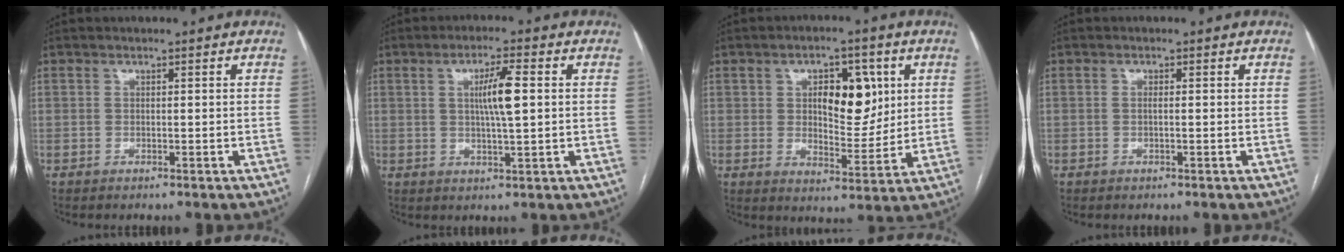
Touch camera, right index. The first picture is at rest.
{"total": 6.0, "force": [1.1, 0.4, 5.9], "torque": [-0.103, 0.001, 0.019]}
{"total": 9.5, "force": [2.9, 4.7, 7.7], "torque": [-0.108, 0.009, 0.050]}
{"total": 0.7, "force": [0.0, 0.1, 0.7], "torque": [-0.015, 0.000, 0.000]}